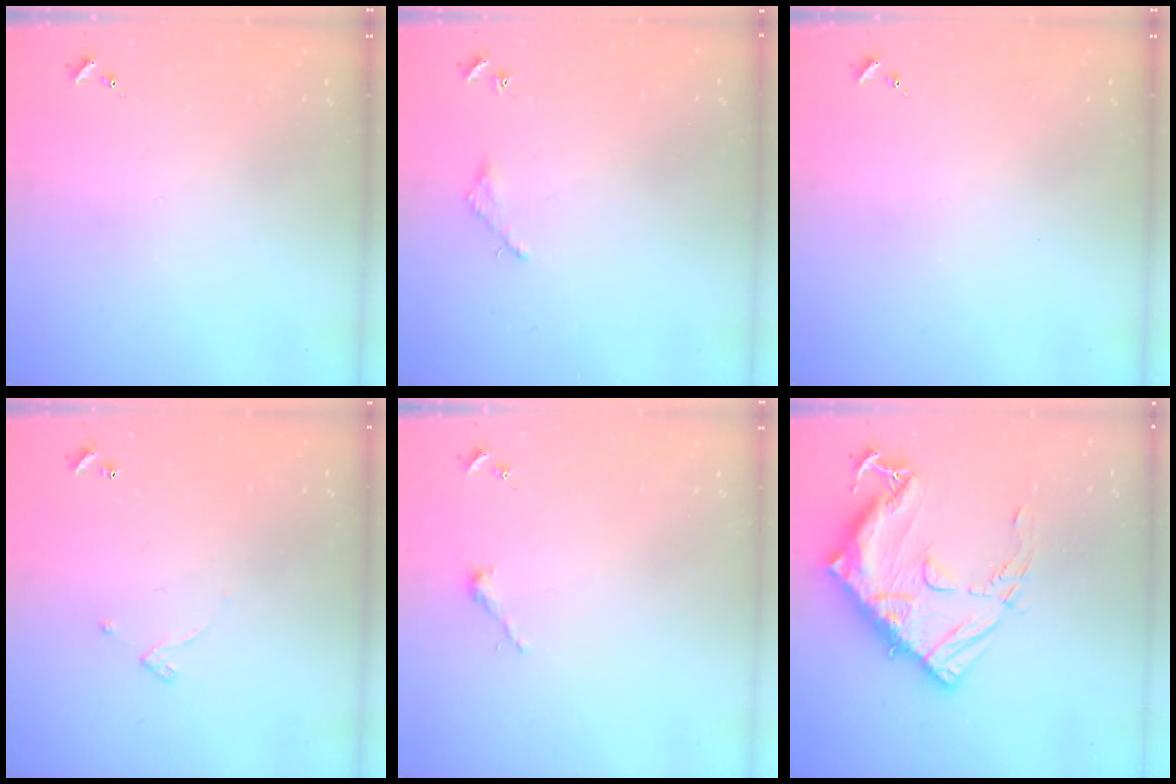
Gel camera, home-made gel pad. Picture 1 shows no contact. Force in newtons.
{"total": 1.6, "press": 1.6, "slide": 0.2}
{"total": 0.0}
{"total": 3.2, "press": 3.2, "slide": 0.4}
{"total": 2.5, "press": 2.5, "slide": 0.2}
{"total": 19.9, "press": 19.8, "slide": 1.7}